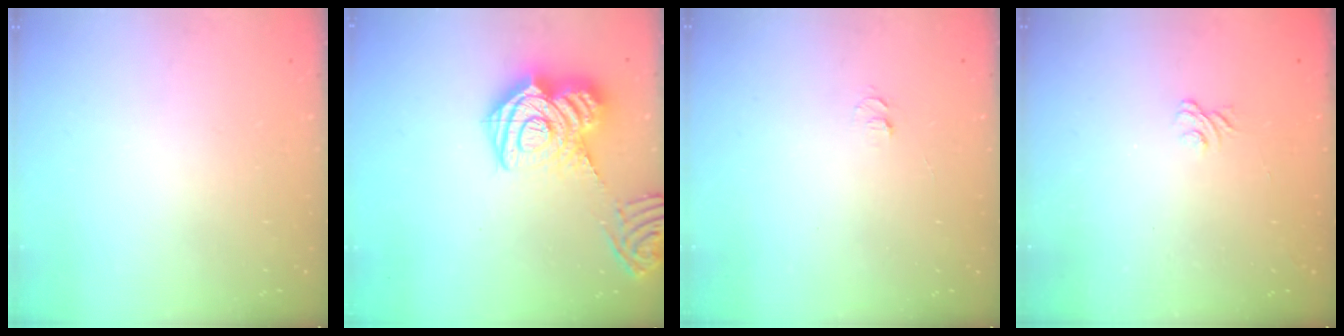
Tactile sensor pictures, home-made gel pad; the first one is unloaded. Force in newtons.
{"total": 20.4, "press": 20.3, "slide": 2.1}
{"total": 4.2, "press": 4.1, "slide": 0.5}
{"total": 1.9, "press": 1.5, "slide": 1.1}